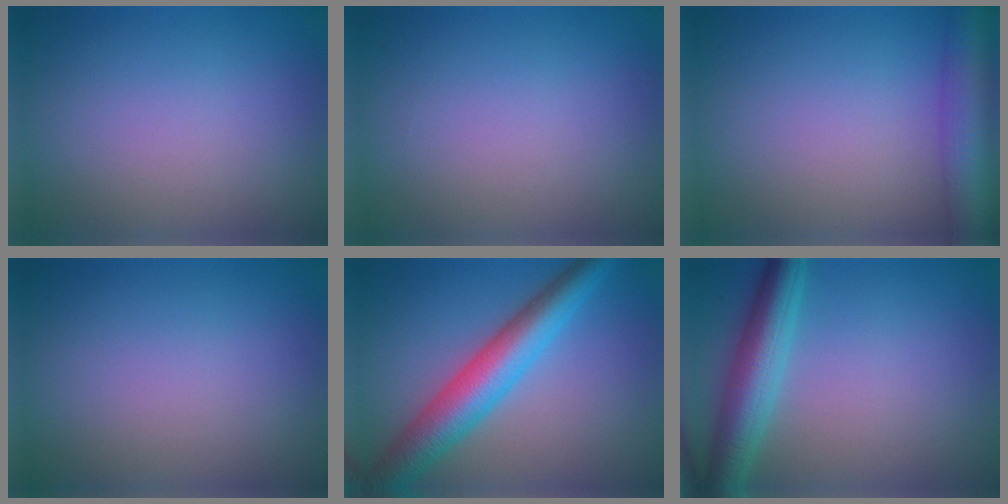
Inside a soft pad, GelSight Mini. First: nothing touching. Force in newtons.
{"total": 0.0}
{"total": 6.9, "press": 6.9, "slide": 0.2}
{"total": 0.0}
{"total": 7.2, "press": 7.2, "slide": 0.2}
{"total": 5.5, "press": 5.5, "slide": 0.2}